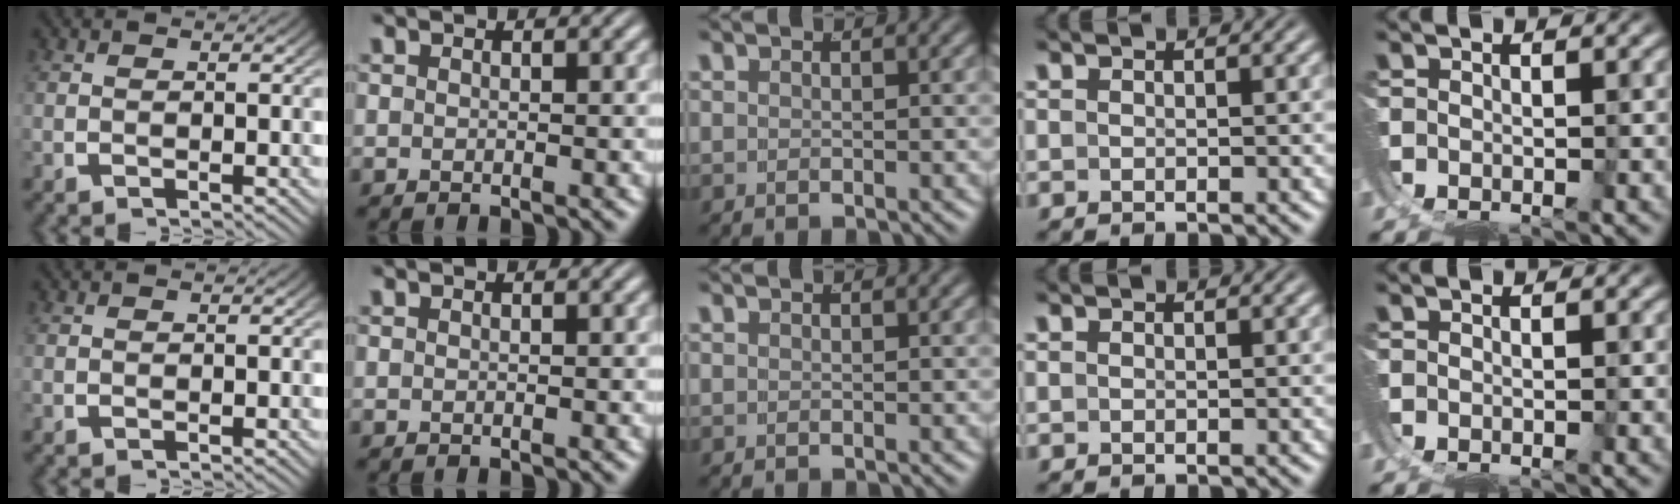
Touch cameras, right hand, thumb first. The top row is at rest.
{}